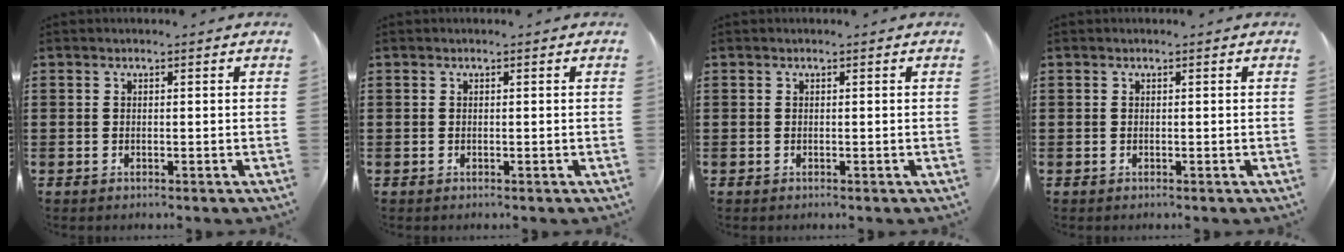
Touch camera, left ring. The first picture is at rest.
{"total": 0.0}
{"total": 0.0}
{"total": 0.0}